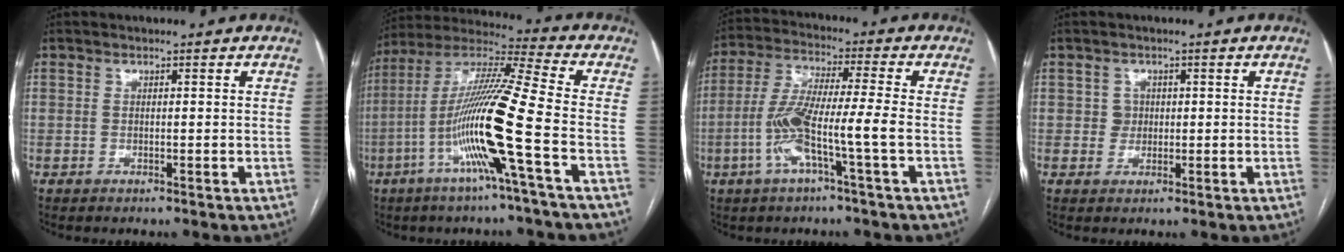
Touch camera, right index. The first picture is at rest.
{"total": 16.9, "force": [-5.4, -1.4, 15.9], "torque": [-0.314, -0.005, -0.113]}
{"total": 10.4, "force": [-3.2, -0.2, 9.9], "torque": [-0.205, 0.009, -0.067]}
{"total": 2.0, "force": [0.3, 1.9, 0.4], "torque": [-0.003, 0.002, 0.004]}